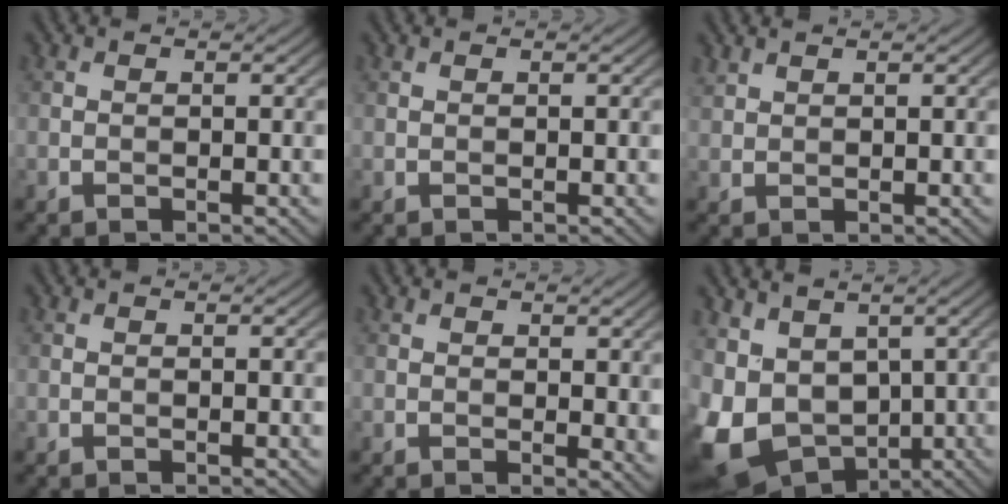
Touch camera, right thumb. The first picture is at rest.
{"total": 0.0}
{"total": 1.2, "force": [1.1, 0.4, 0.3], "torque": [-0.015, 0.004, 0.031]}
{"total": 0.0}
{"total": 2.0, "force": [0.8, 1.0, 1.5], "torque": [-0.018, -0.006, 0.014]}
{"total": 11.4, "force": [0.1, 9.0, 7.1], "torque": [-0.197, -0.023, 0.022]}